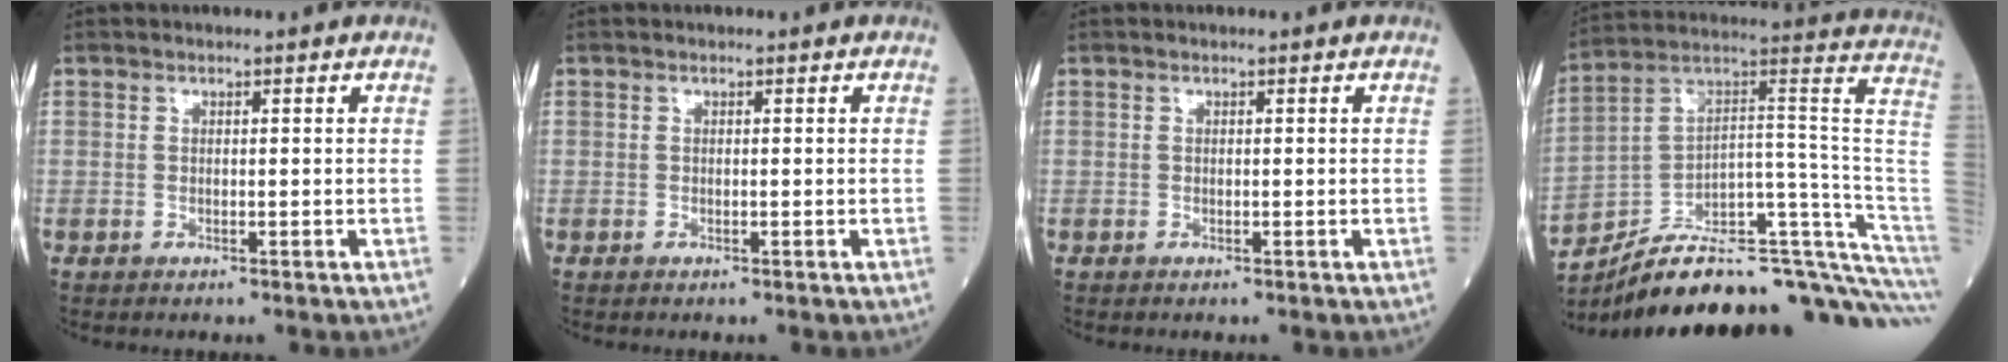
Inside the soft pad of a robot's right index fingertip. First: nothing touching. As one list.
[{"total": 0.0}, {"total": 0.0}, {"total": 27.4, "force": [-22.2, 3.0, 15.8], "torque": [-0.127, 0.046, -0.321]}]